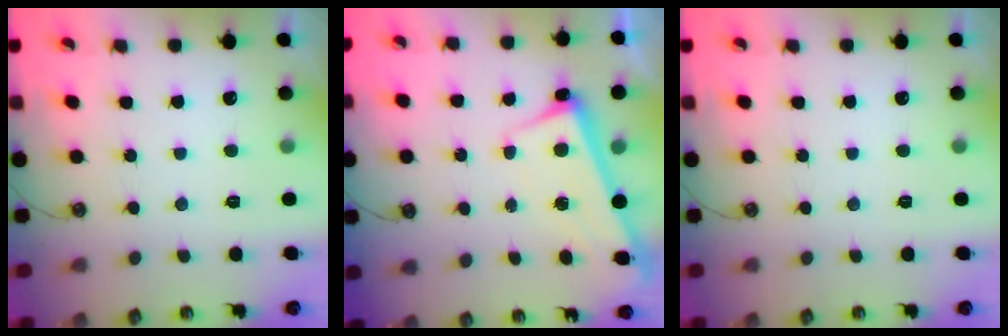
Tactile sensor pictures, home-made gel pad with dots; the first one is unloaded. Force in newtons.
{"total": 2.9, "press": 2.9, "slide": 0.4}
{"total": 0.0}